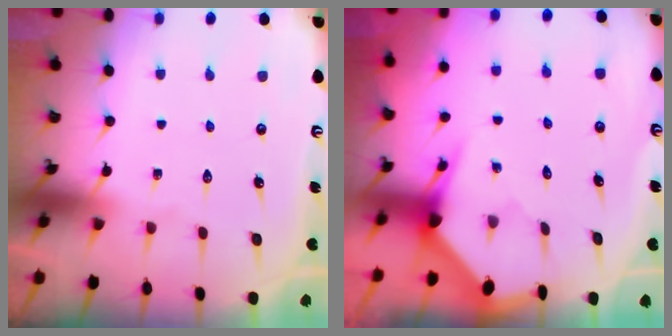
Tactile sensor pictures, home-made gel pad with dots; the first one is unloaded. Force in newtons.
{"total": 3.5, "press": 3.5, "slide": 0.3}